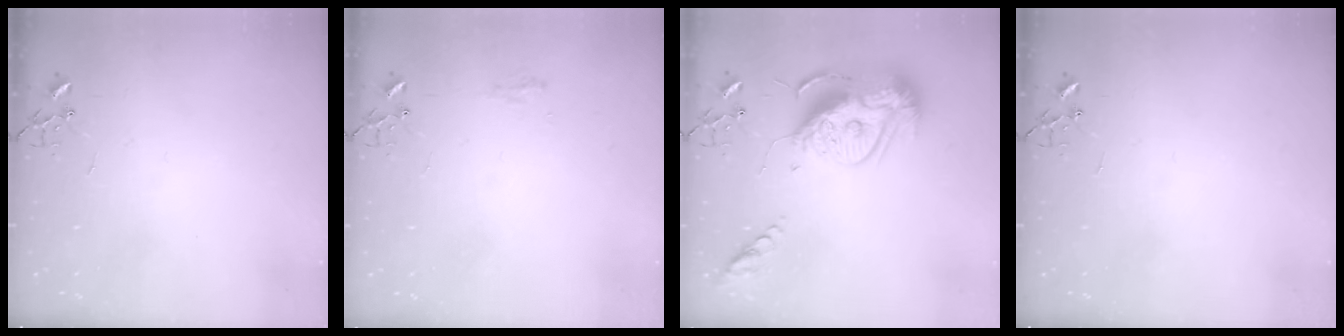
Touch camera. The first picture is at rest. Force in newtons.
{"total": 8.1, "press": 8.0, "slide": 0.9}
{"total": 19.7, "press": 19.6, "slide": 1.9}
{"total": 0.0}